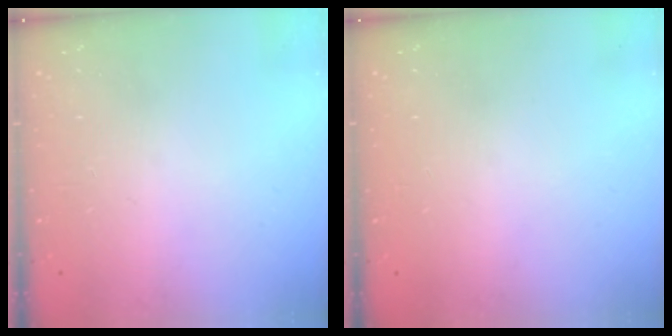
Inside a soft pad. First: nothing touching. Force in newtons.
{"total": 15.1, "press": 2.1, "slide": 14.9}